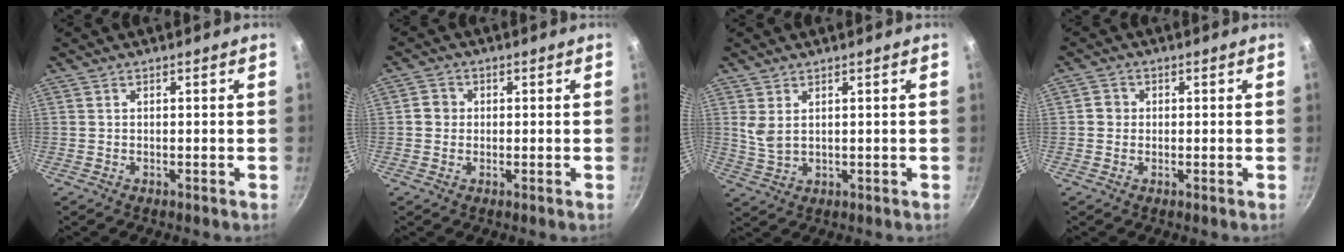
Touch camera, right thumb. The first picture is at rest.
{"total": 2.9, "force": [0.0, 2.7, 0.9], "torque": [0.000, 0.007, -0.007]}
{"total": 3.6, "force": [1.4, 1.9, 2.6], "torque": [-0.049, -0.013, 0.034]}
{"total": 2.4, "force": [-0.1, 2.3, 0.7], "torque": [0.001, 0.006, -0.006]}